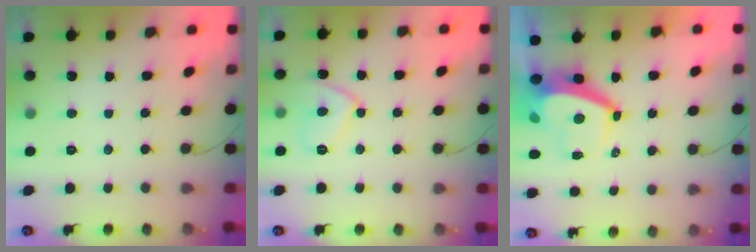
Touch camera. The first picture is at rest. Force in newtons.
{"total": 8.7, "press": 8.7, "slide": 0.8}
{"total": 6.7, "press": 6.7, "slide": 0.9}